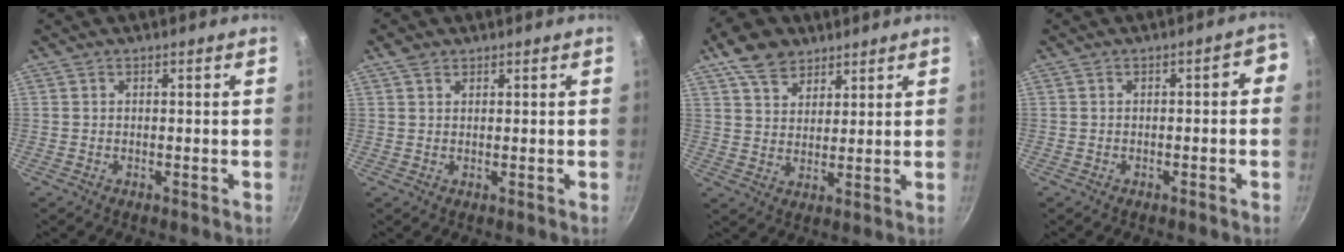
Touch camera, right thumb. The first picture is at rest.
{"total": 2.0, "force": [1.4, 1.3, 0.8], "torque": [-0.014, -0.003, 0.026]}
{"total": 9.9, "force": [6.4, 6.3, 4.2], "torque": [-0.049, -0.017, 0.114]}
{"total": 3.2, "force": [-0.6, 1.6, 2.7], "torque": [-0.017, 0.030, -0.002]}